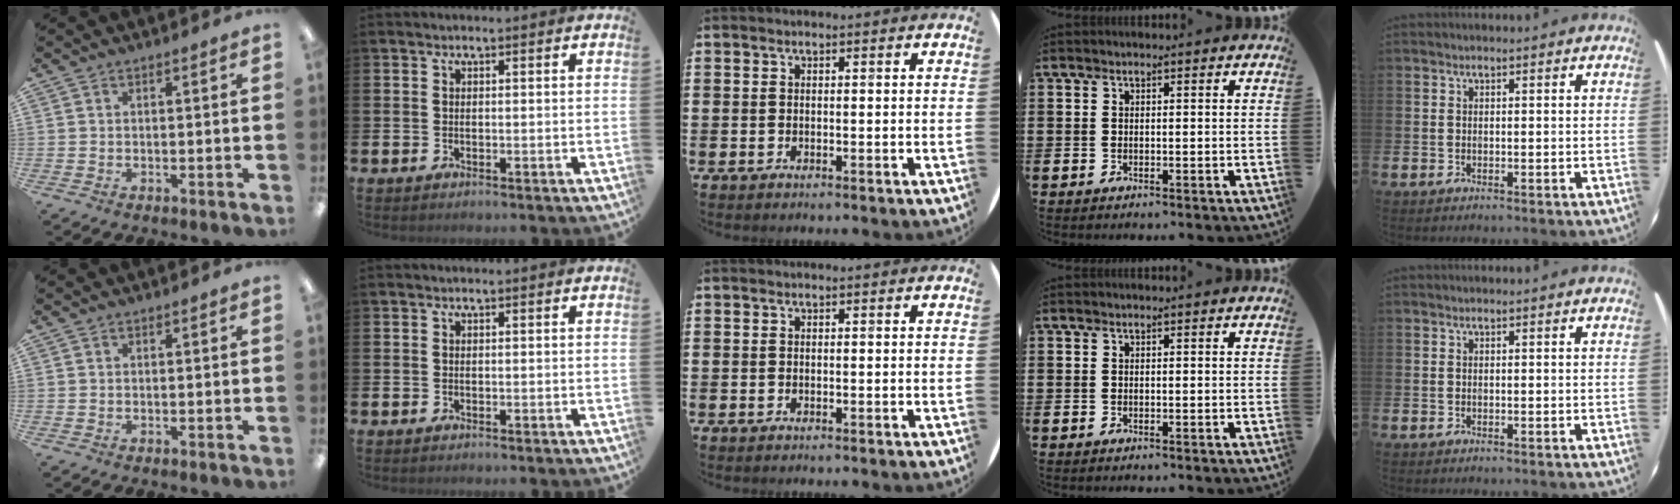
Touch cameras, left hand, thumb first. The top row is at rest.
{}